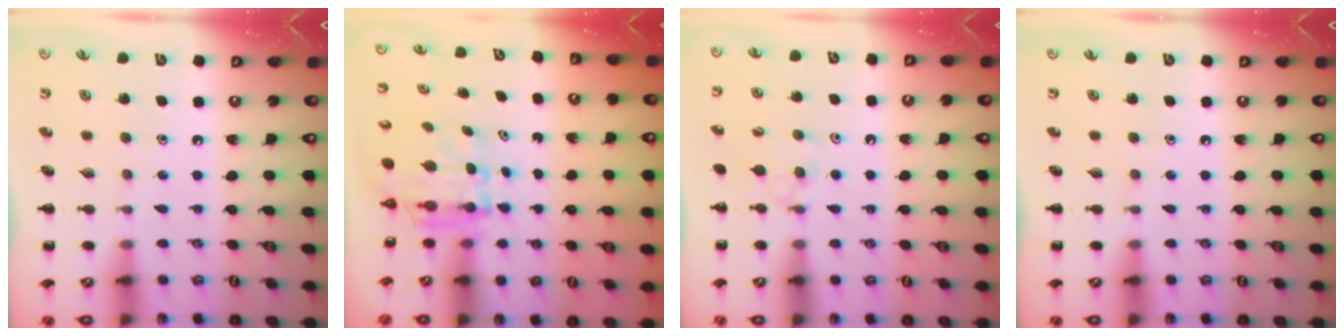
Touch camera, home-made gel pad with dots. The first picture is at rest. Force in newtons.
{"total": 5.3, "press": 5.1, "slide": 1.2}
{"total": 6.4, "press": 6.2, "slide": 1.7}
{"total": 0.0}